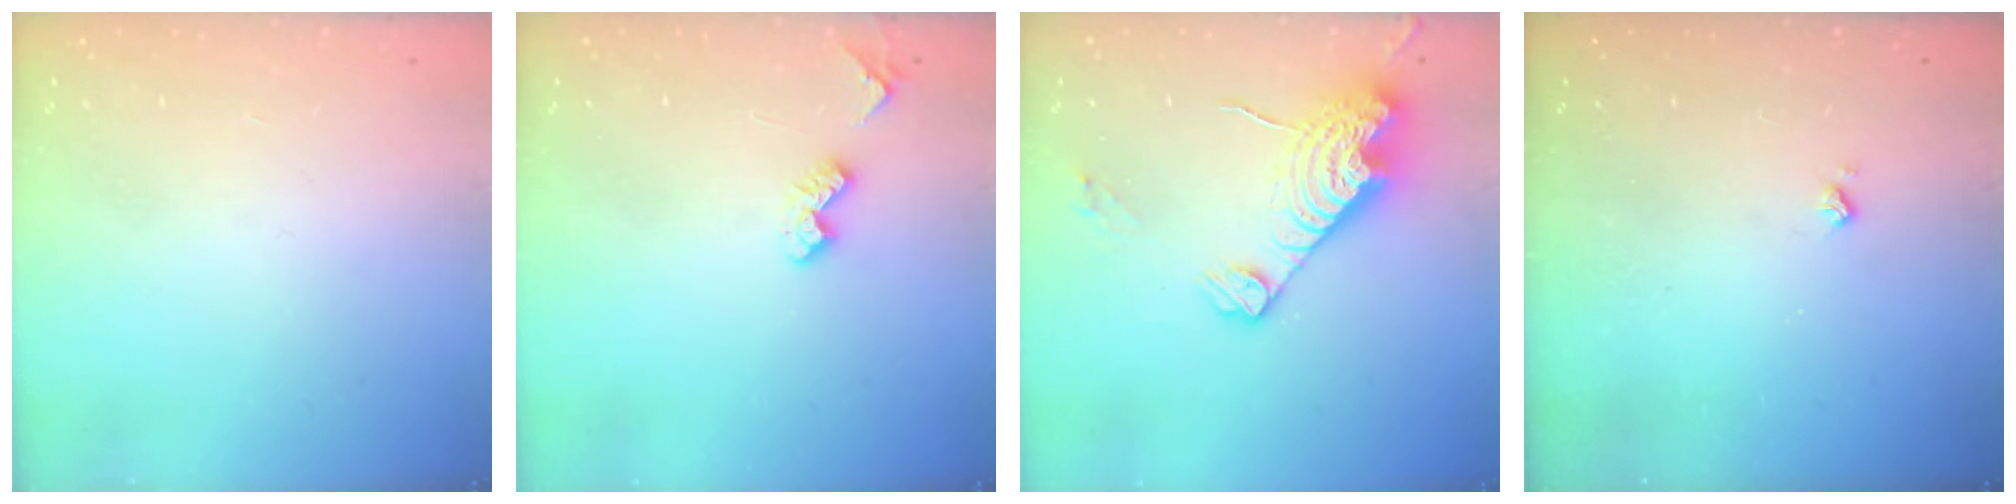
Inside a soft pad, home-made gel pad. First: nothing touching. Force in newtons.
{"total": 4.9, "press": 4.9, "slide": 0.7}
{"total": 13.3, "press": 13.2, "slide": 1.1}
{"total": 2.7, "press": 2.7, "slide": 0.4}